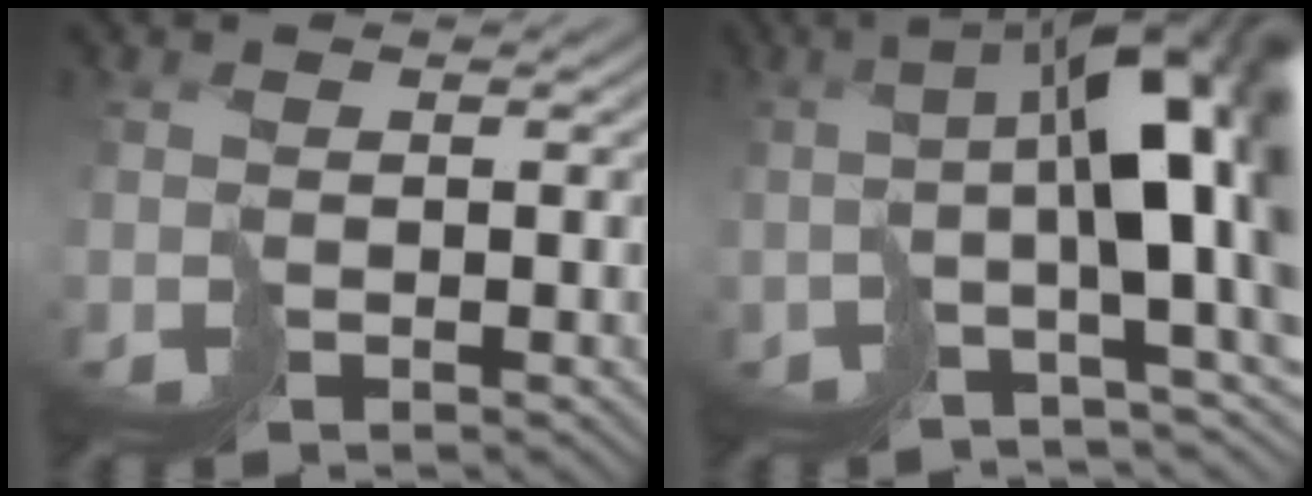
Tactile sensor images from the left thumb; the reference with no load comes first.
{"total": 12.7, "force": [1.0, 2.8, 12.4], "torque": [-0.193, 0.006, 0.023]}